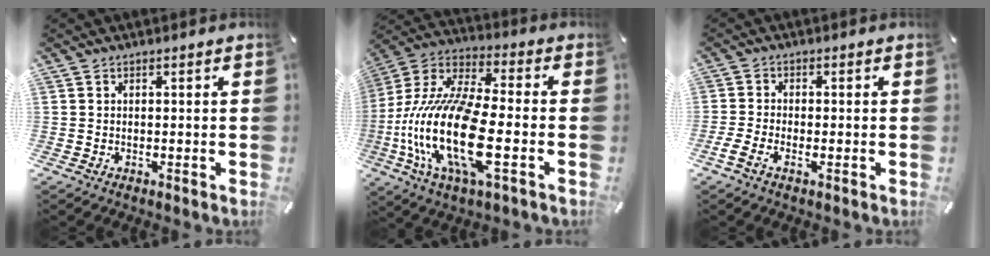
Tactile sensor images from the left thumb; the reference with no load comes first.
{"total": 22.0, "force": [-6.3, 8.5, 19.4], "torque": [-0.432, -0.008, -0.112]}
{"total": 2.6, "force": [-1.2, 1.3, 2.0], "torque": [-0.048, 0.001, -0.026]}